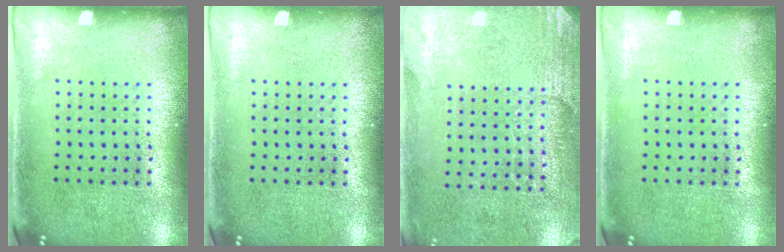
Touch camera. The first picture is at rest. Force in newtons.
{"total": 0.0}
{"total": 2.7, "press": 2.4, "slide": 1.2}
{"total": 0.0}